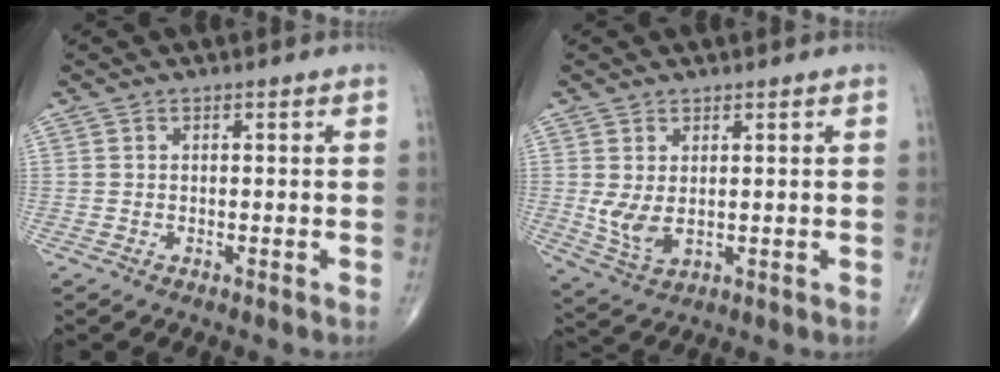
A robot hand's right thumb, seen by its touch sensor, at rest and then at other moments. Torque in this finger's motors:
{"motor_torque": [0.77, 0.73, 0.15, -0.26, 0.06]}